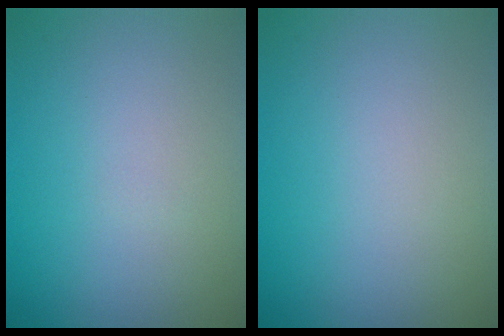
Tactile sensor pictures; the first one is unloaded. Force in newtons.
{"total": 0.0}